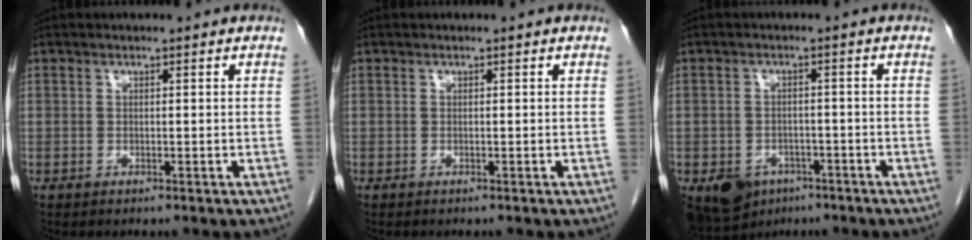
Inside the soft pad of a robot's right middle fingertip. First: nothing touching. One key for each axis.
{"total": 0.0}
{"total": 7.8, "fx": -4.7, "fy": 5.5, "fz": 2.8, "tx": -0.049, "ty": 0.003, "tz": -0.065}